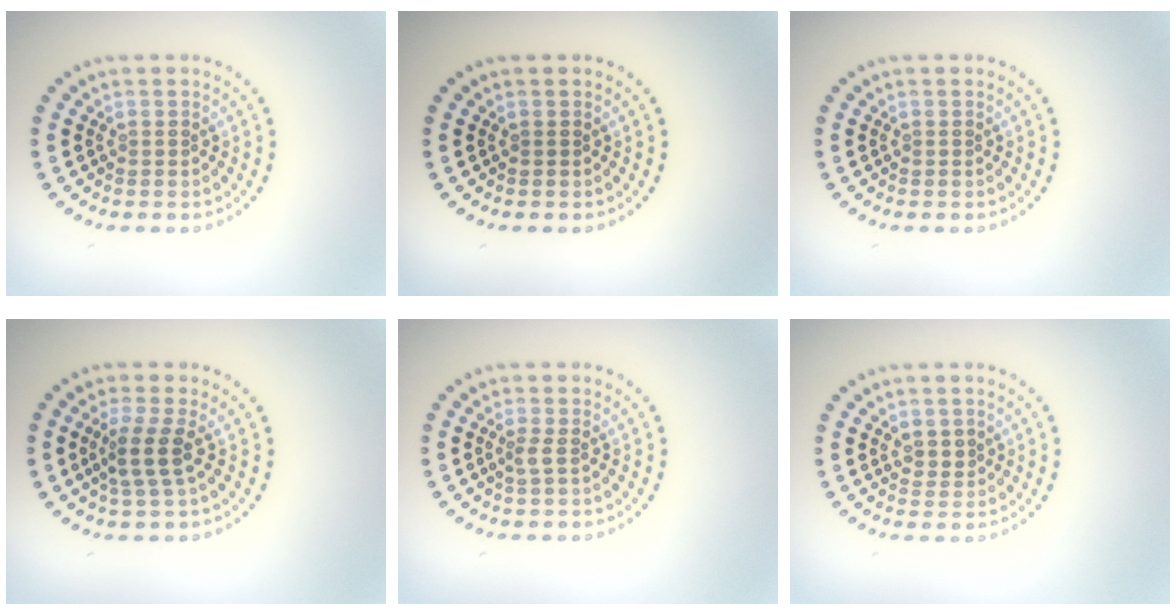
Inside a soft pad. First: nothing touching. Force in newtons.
{"total": 0.0}
{"total": 0.0}
{"total": 2.6, "press": 2.0, "slide": 1.7}
{"total": 0.9, "press": 0.7, "slide": 0.6}
{"total": 1.5, "press": 1.4, "slide": 0.7}